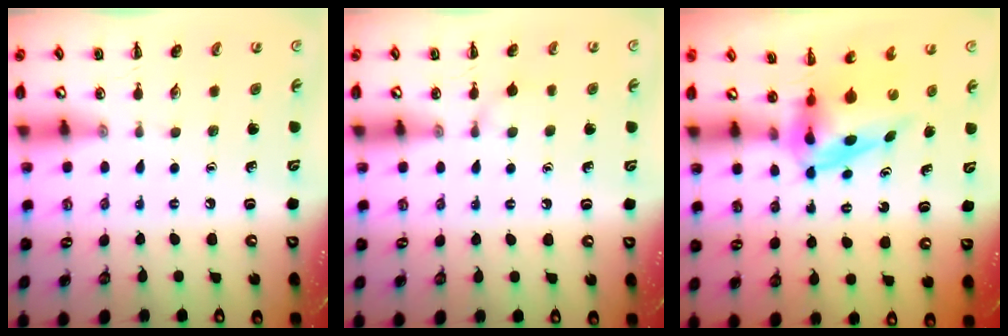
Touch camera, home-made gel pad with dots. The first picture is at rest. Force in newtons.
{"total": 5.3, "press": 4.9, "slide": 2.0}
{"total": 4.0, "press": 3.9, "slide": 0.7}